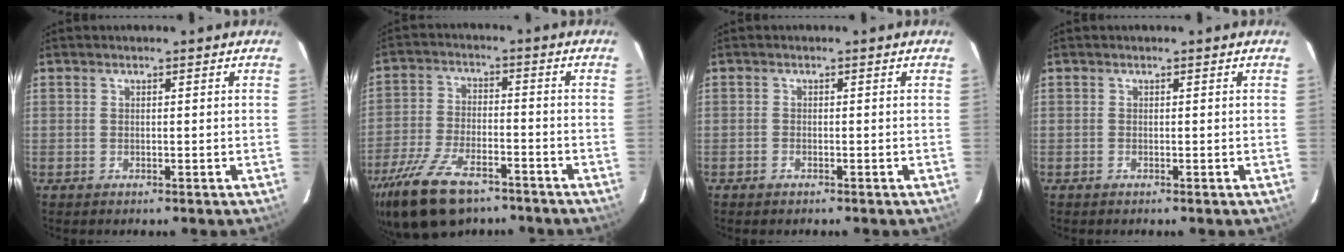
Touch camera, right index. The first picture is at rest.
{"total": 16.9, "force": [-11.9, 7.4, 9.5], "torque": [-0.214, -0.031, -0.211]}
{"total": 0.8, "force": [-0.6, 0.3, 0.3], "torque": [-0.007, 0.001, -0.014]}
{"total": 0.0}